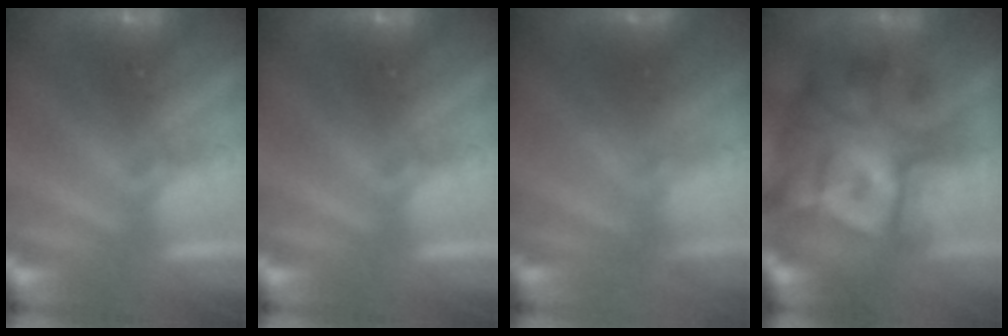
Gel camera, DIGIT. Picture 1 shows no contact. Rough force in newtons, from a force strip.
{"total": 0.0}
{"total": 2.3}
{"total": 9.9}